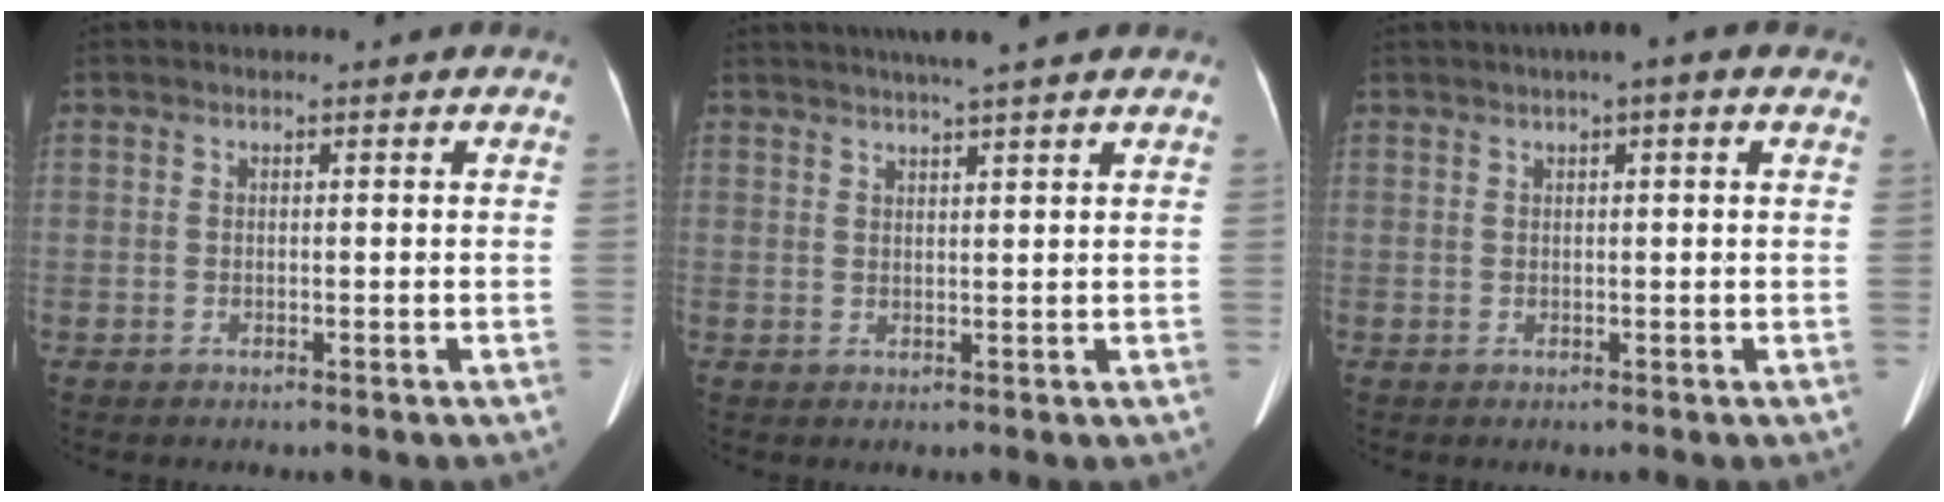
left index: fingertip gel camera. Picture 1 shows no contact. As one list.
[{"total": 8.1, "force": [6.8, 0.0, 4.4], "torque": [-0.070, 0.027, 0.089]}, {"total": 4.3, "force": [2.6, 0.6, 3.4], "torque": [-0.048, 0.025, 0.031]}]